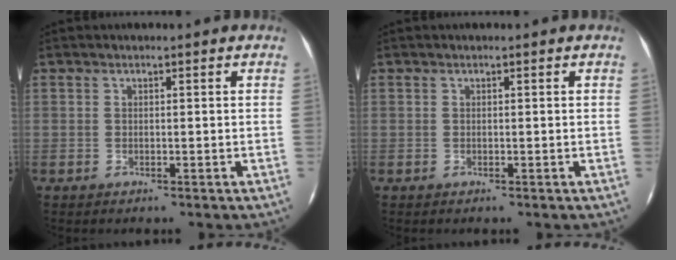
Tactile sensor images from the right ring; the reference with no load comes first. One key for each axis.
{"total": 0.0}